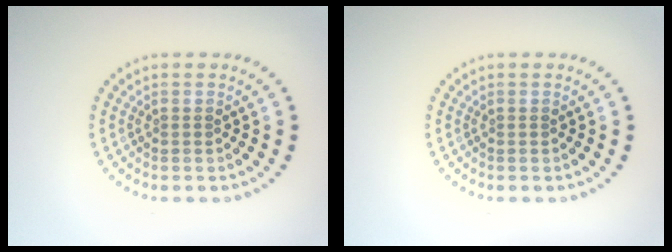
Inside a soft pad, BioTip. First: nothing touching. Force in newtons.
{"total": 0.0}